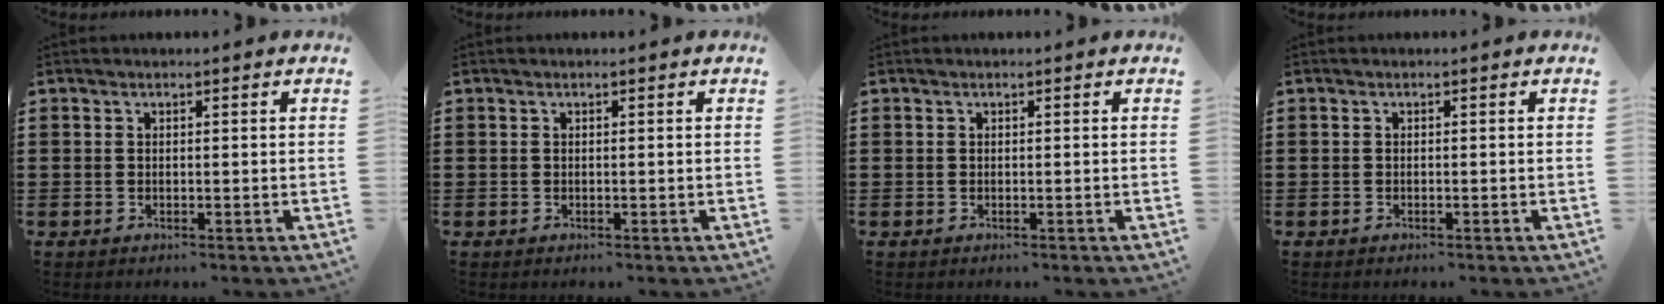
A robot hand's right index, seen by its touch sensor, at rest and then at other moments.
{"total": 0.0}
{"total": 0.0}
{"total": 0.0}